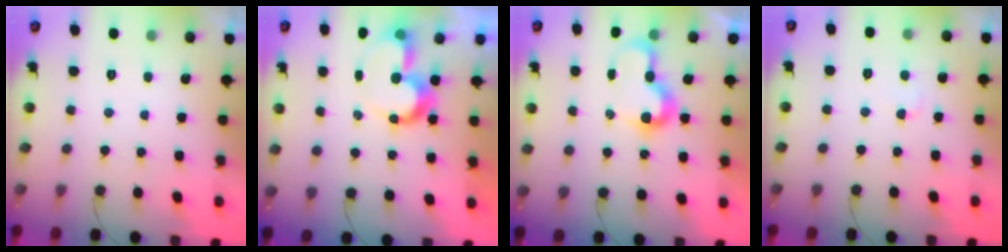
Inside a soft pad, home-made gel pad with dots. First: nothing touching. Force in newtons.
{"total": 9.8, "press": 9.8, "slide": 0.6}
{"total": 8.5, "press": 8.5, "slide": 0.1}
{"total": 2.9, "press": 2.9, "slide": 0.2}